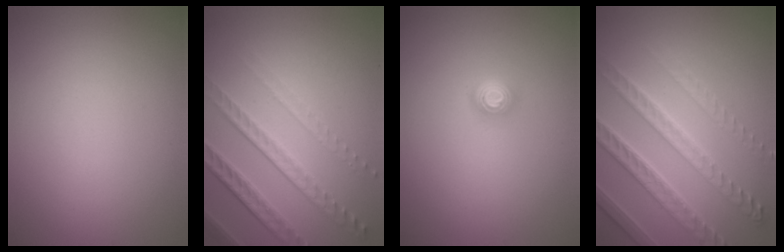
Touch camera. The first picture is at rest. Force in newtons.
{"total": 4.8, "press": 3.2, "slide": 3.5}
{"total": 1.6, "press": 1.2, "slide": 1.0}
{"total": 4.1, "press": 4.1, "slide": 0.2}